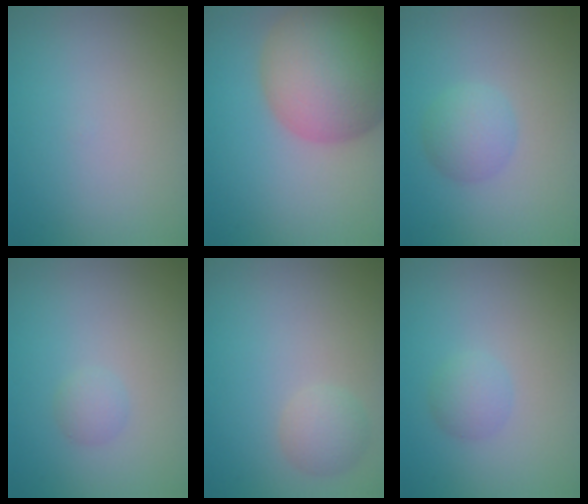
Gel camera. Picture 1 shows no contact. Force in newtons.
{"total": 11.8, "press": 11.8, "slide": 0.7}
{"total": 2.5, "press": 2.5, "slide": 0.1}
{"total": 1.1, "press": 1.1, "slide": 0.0}
{"total": 2.1, "press": 2.1, "slide": 0.0}
{"total": 1.6, "press": 1.6, "slide": 0.0}